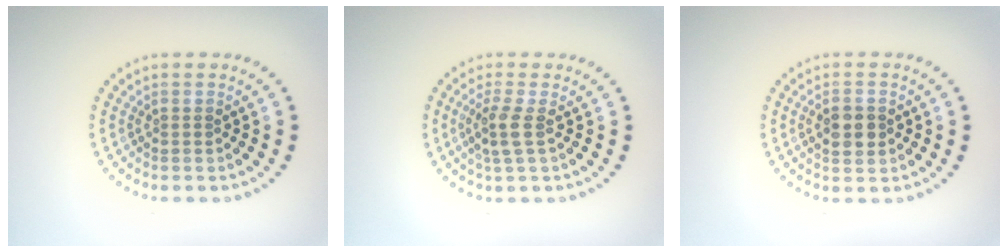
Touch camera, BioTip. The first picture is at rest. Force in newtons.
{"total": 2.0, "press": 1.7, "slide": 1.1}
{"total": 3.1, "press": 3.1, "slide": 0.0}